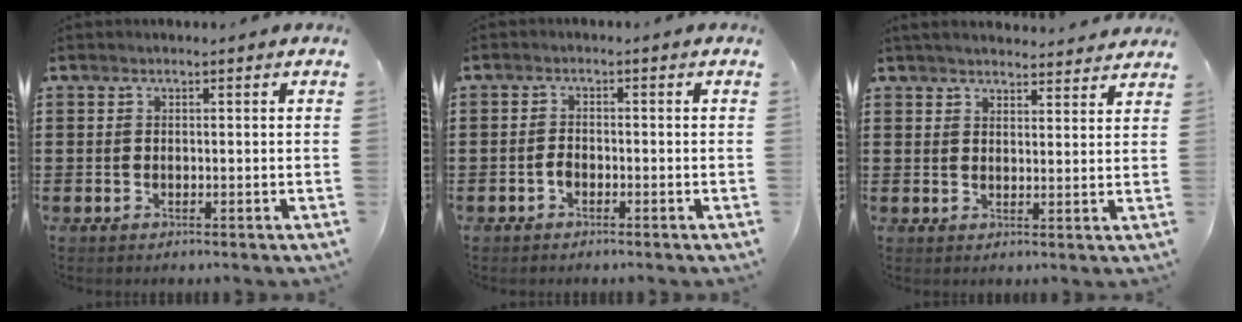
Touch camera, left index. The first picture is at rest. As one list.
[{"total": 1.4, "force": [-0.9, 0.7, 0.9], "torque": [-0.021, 0.001, -0.018]}, {"total": 3.3, "force": [3.2, 0.3, 0.6], "torque": [-0.021, -0.009, 0.059]}]